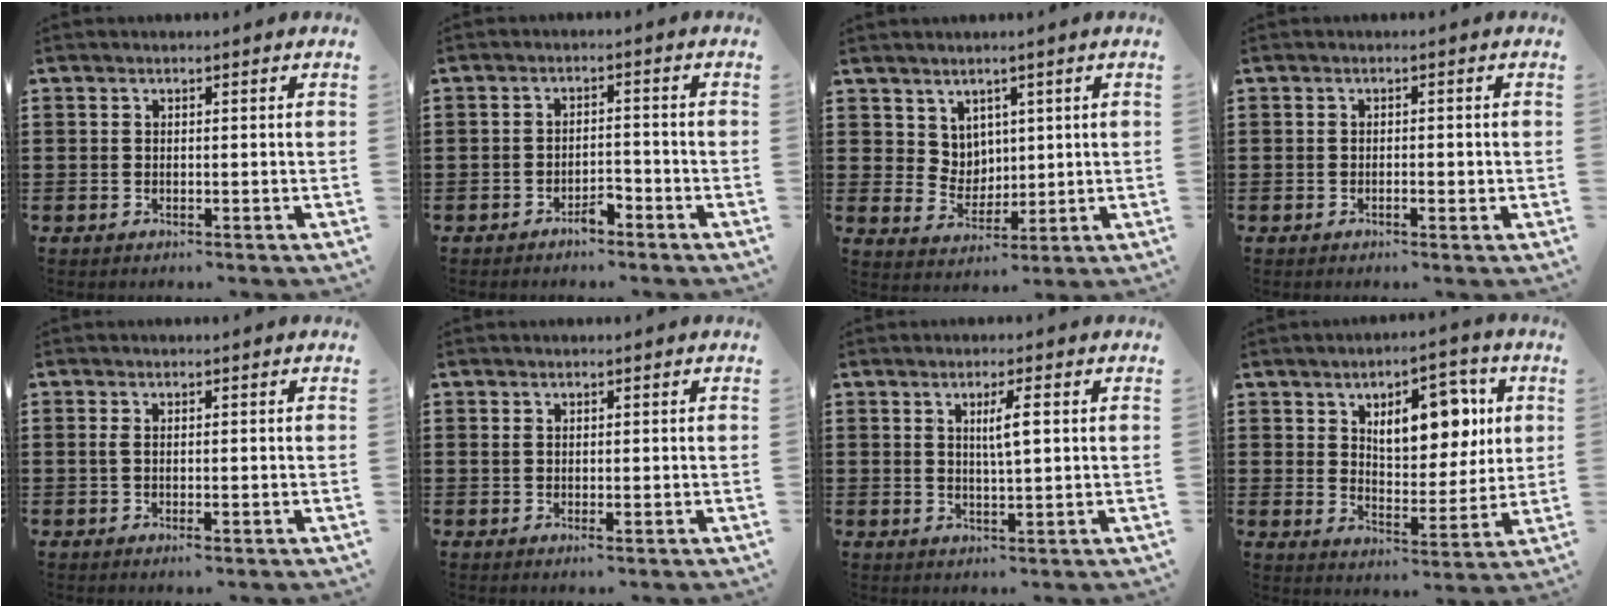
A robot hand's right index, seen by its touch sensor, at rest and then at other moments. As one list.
[{"total": 2.7, "force": [-2.3, 0.7, 1.2], "torque": [-0.023, 0.004, -0.045]}, {"total": 4.5, "force": [3.0, 3.3, 0.6], "torque": [-0.030, -0.001, 0.056]}, {"total": 1.3, "force": [-0.4, 0.4, 1.1], "torque": [-0.020, -0.001, -0.007]}, {"total": 1.8, "force": [-0.3, 0.5, 1.7], "torque": [-0.039, -0.003, -0.007]}, {"total": 1.0, "force": [0.1, 0.3, 1.0], "torque": [-0.020, 0.001, 0.003]}, {"total": 3.5, "force": [0.9, 0.4, 3.4], "torque": [-0.068, 0.003, 0.011]}, {"total": 10.4, "force": [3.9, 5.5, 7.9], "torque": [-0.125, 0.003, 0.064]}]